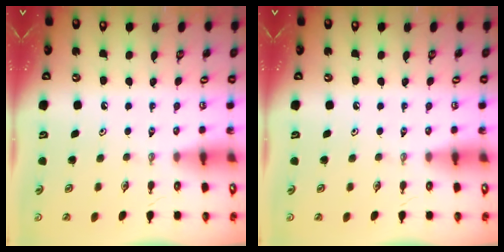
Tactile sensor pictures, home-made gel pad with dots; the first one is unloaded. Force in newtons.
{"total": 0.0}